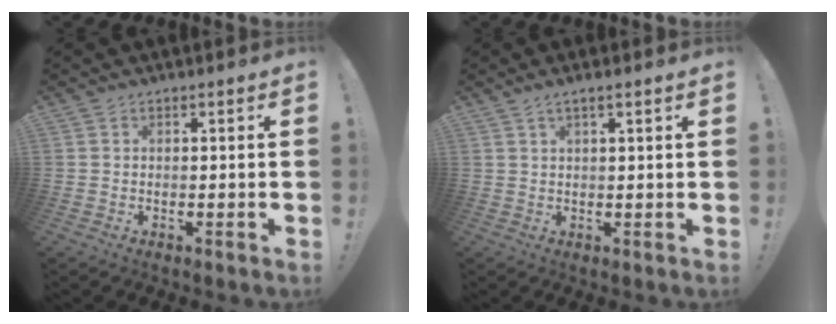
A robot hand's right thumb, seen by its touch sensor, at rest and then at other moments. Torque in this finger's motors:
{"motor_torque": [-0.09, -0.03, -0.15, 0.40, 0.10]}